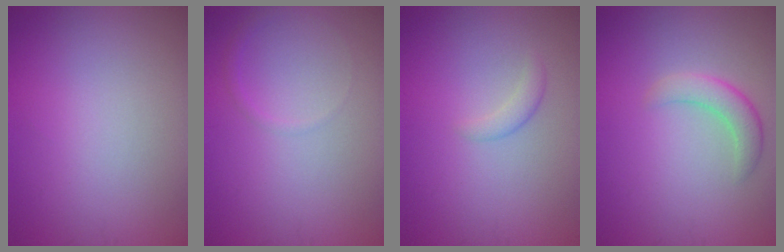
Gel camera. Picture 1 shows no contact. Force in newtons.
{"total": 0.7, "press": 0.7, "slide": 0.1}
{"total": 1.1, "press": 1.1, "slide": 0.0}
{"total": 2.5, "press": 2.5, "slide": 0.1}